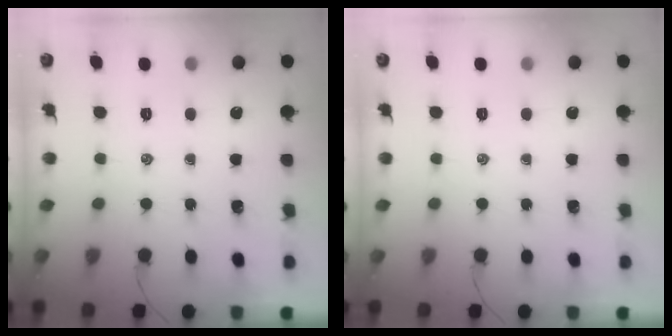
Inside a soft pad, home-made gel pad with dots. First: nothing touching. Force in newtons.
{"total": 0.0}